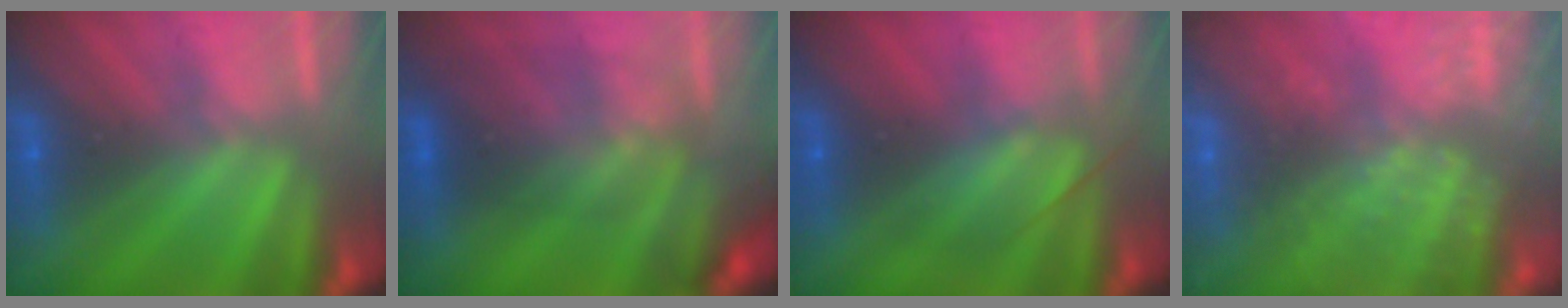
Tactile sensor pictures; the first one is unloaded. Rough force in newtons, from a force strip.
{"total": 2.6}
{"total": 2.4}
{"total": 7.1}